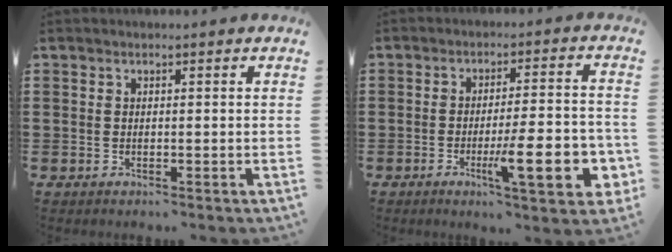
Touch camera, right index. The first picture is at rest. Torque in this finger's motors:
{"motor_torque": [0.68, -0.19, 0.81, 0.21]}